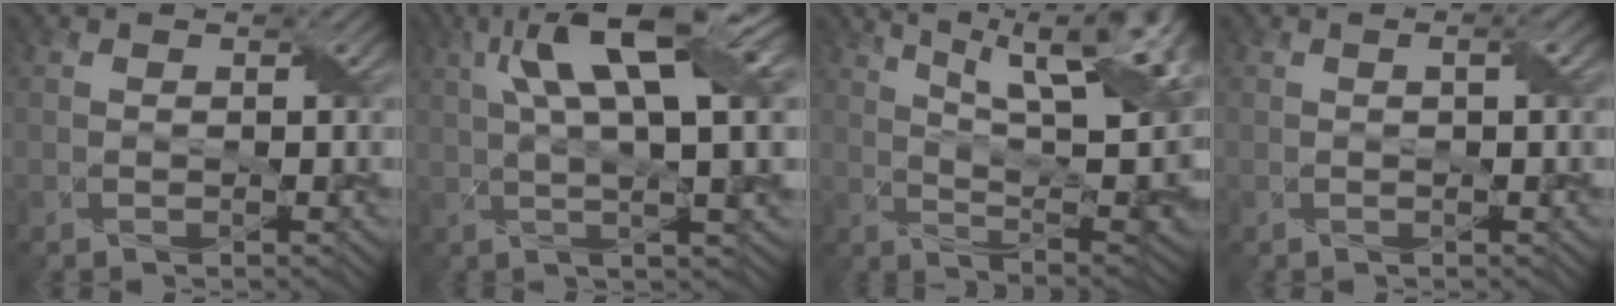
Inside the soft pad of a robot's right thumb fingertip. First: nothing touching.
{"total": 13.7, "force": [4.7, 3.9, 12.3], "torque": [-0.213, 0.010, 0.082]}
{"total": 19.4, "force": [8.2, 7.0, 16.1], "torque": [-0.230, 0.038, 0.123]}
{"total": 1.0, "force": [0.1, 0.1, 0.9], "torque": [-0.015, 0.004, 0.001]}